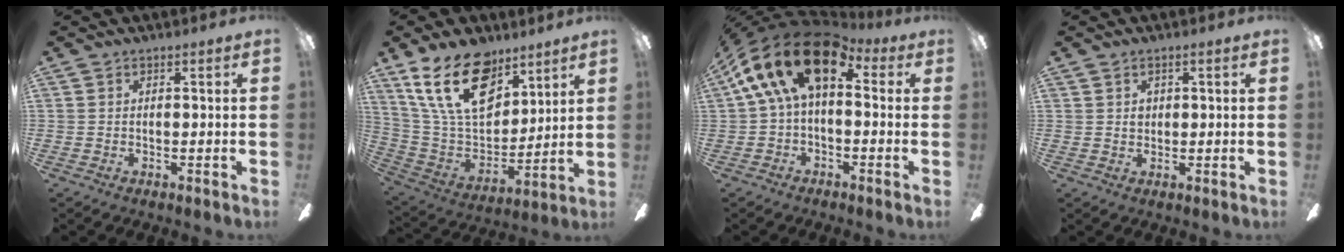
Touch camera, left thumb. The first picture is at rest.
{"total": 22.0, "force": [12.5, 12.2, 13.2], "torque": [-0.256, -0.058, 0.224]}
{"total": 17.5, "force": [5.4, 9.4, 13.7], "torque": [-0.254, -0.013, 0.095]}
{"total": 1.9, "force": [0.4, 1.5, 1.1], "torque": [-0.015, 0.003, 0.005]}